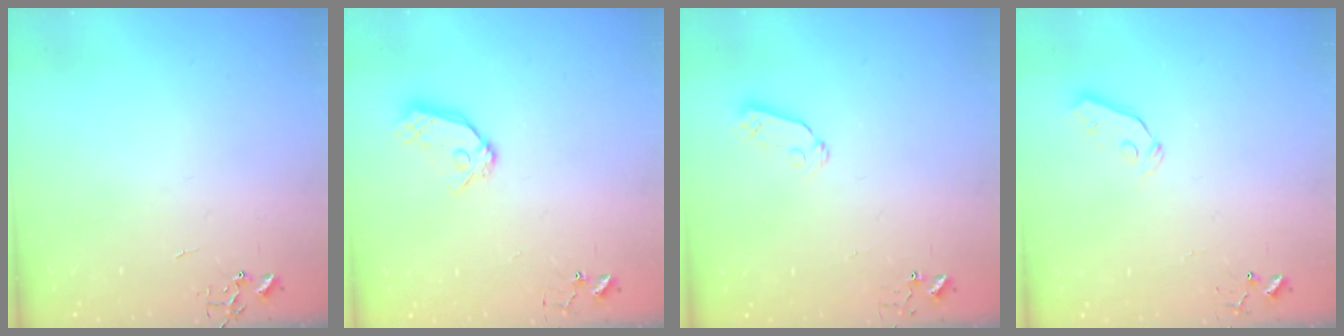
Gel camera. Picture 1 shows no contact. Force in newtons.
{"total": 11.0, "press": 10.9, "slide": 1.1}
{"total": 3.7, "press": 3.6, "slide": 0.5}
{"total": 3.4, "press": 3.4, "slide": 0.4}